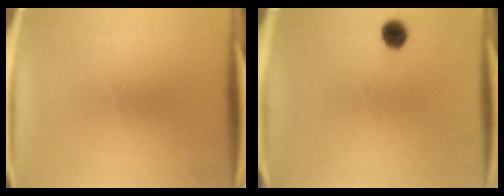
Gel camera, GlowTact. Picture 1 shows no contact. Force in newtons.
{"total": 3.4}